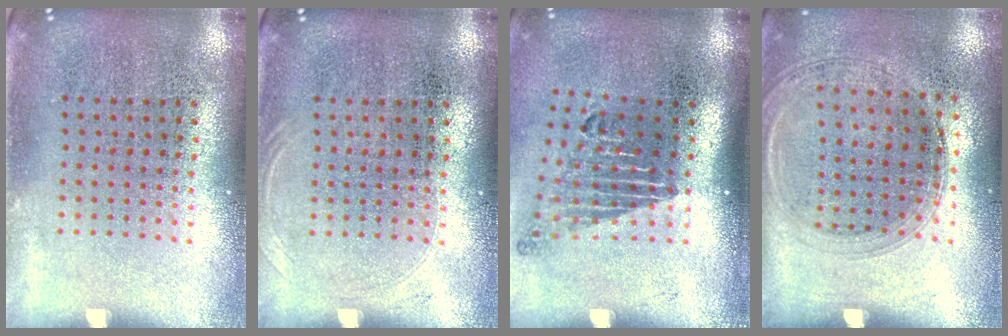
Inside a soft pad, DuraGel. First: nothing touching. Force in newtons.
{"total": 0.7, "press": 0.7, "slide": 0.3}
{"total": 1.7, "press": 1.2, "slide": 1.2}
{"total": 1.3, "press": 1.2, "slide": 0.6}